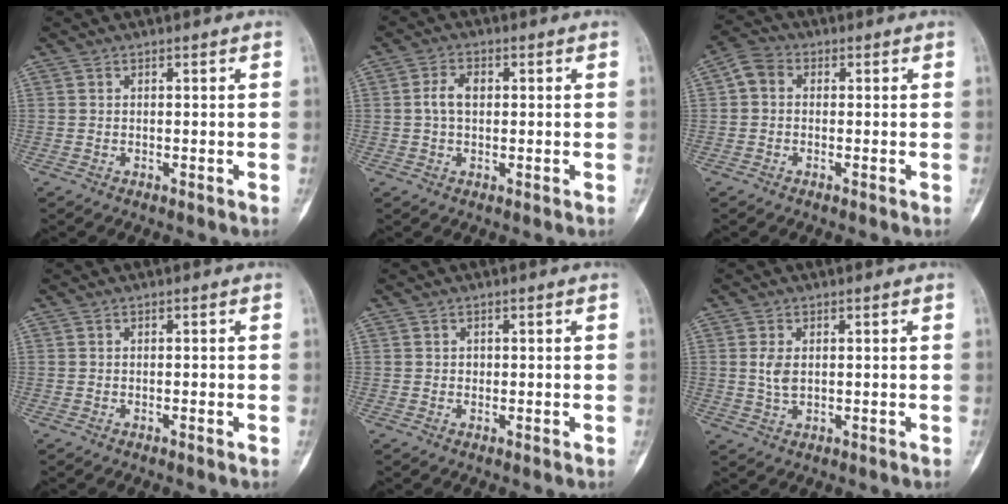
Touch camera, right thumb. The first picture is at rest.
{"total": 4.0, "force": [0.4, 2.5, 3.1], "torque": [-0.061, 0.009, 0.004]}
{"total": 3.9, "force": [-0.1, 3.2, 2.2], "torque": [-0.033, 0.009, -0.016]}
{"total": 0.6, "force": [-0.1, 0.2, 0.5], "torque": [-0.005, 0.000, -0.002]}
{"total": 0.7, "force": [0.0, 0.6, 0.3], "torque": [0.001, 0.002, 0.000]}
{"total": 3.1, "force": [0.5, 1.7, 2.5], "torque": [-0.052, -0.005, 0.012]}